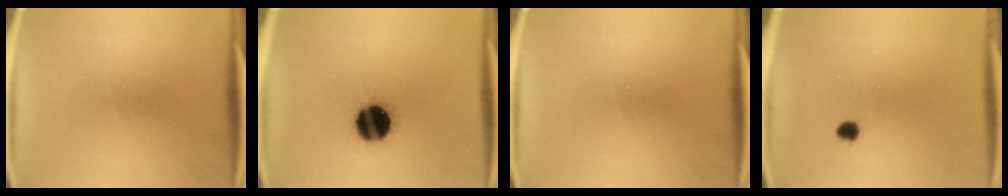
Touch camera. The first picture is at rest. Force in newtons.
{"total": 15.3}
{"total": 0.0}
{"total": 1.7}